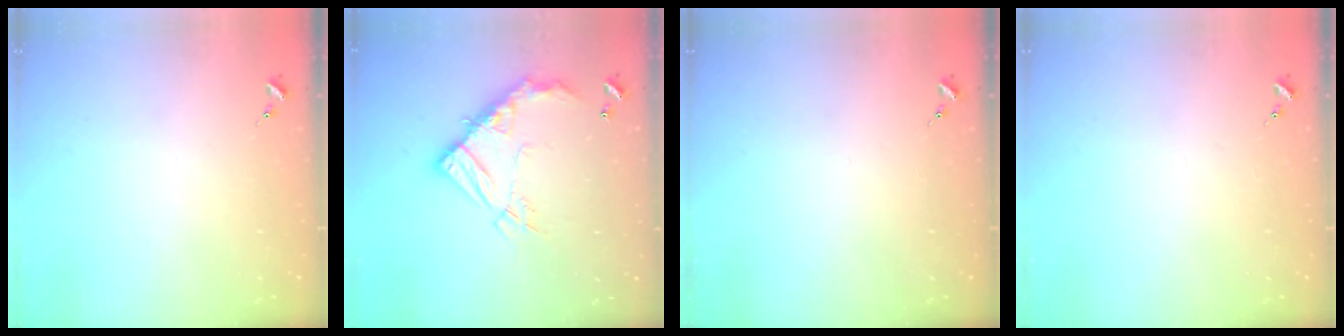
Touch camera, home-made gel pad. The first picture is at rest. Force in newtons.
{"total": 17.2, "press": 17.1, "slide": 1.7}
{"total": 0.0}
{"total": 0.0}